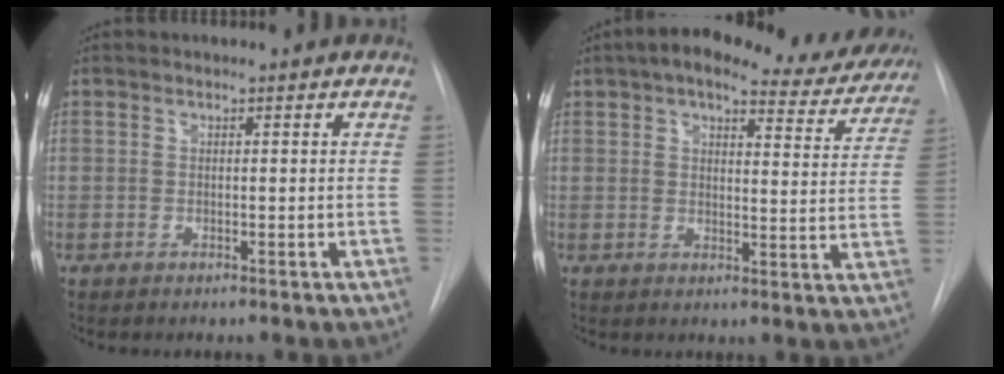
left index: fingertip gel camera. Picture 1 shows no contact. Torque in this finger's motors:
{"motor_torque": [0.80, -1.34, 0.36, 0.10]}